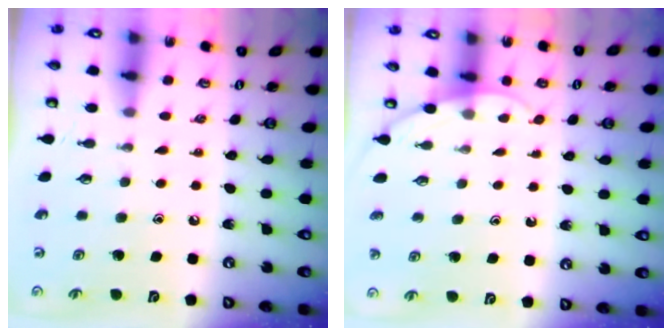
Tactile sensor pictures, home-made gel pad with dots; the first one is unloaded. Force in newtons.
{"total": 3.7, "press": 3.7, "slide": 0.3}